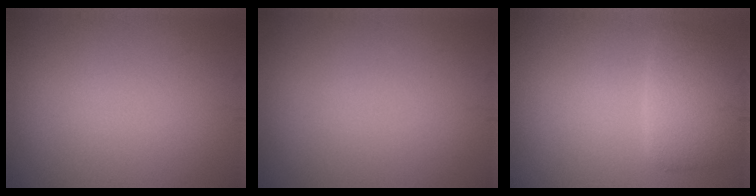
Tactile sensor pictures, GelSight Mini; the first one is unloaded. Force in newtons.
{"total": 0.0}
{"total": 3.7, "press": 3.7, "slide": 0.1}